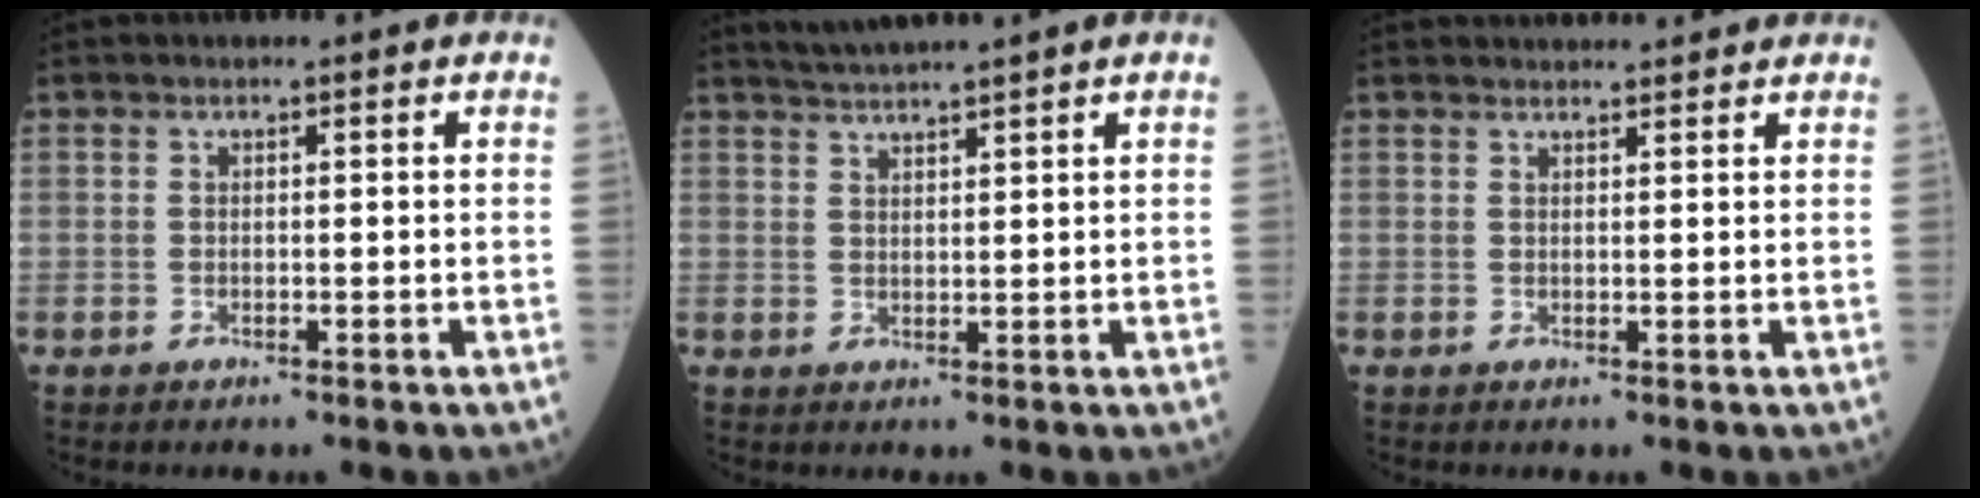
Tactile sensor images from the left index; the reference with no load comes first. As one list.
[{"total": 4.4, "force": [3.8, -1.3, 1.6], "torque": [-0.032, 0.014, 0.074]}, {"total": 6.7, "force": [6.4, 0.8, 1.5], "torque": [-0.018, 0.033, 0.078]}]